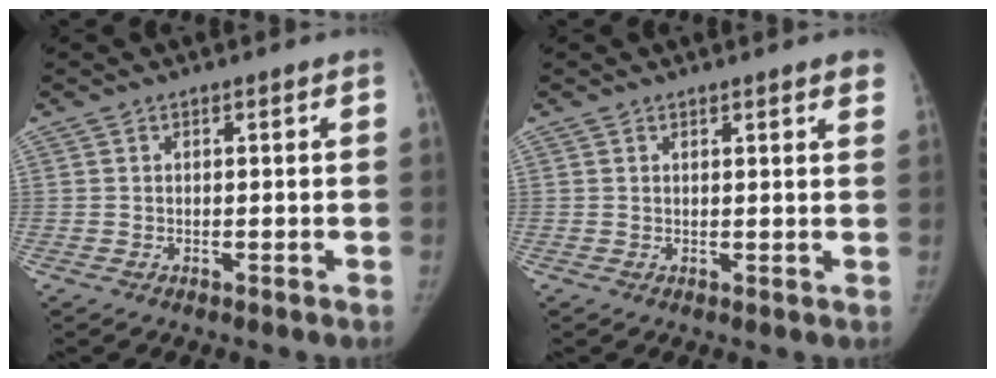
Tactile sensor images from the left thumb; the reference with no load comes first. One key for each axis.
{"total": 3.5, "fx": 2.7, "fy": 0.6, "fz": 2.2, "tx": -0.012, "ty": -0.005, "tz": 0.026}